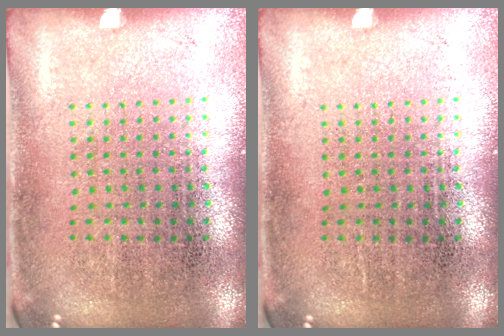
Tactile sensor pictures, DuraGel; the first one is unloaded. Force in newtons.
{"total": 0.0}